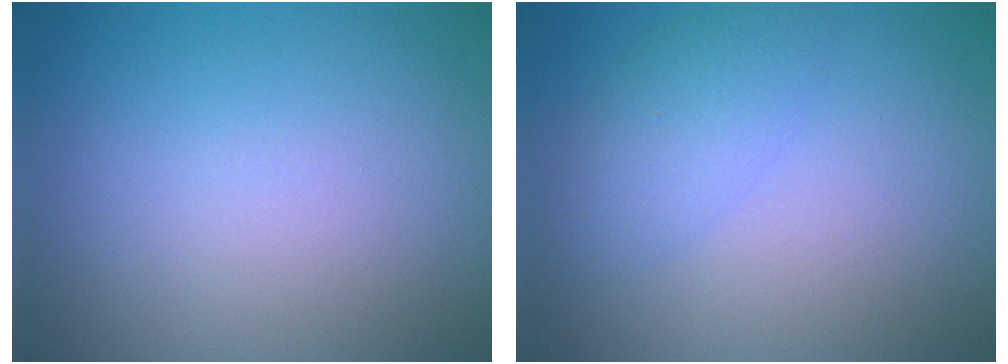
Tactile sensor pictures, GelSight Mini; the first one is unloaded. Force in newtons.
{"total": 2.5, "press": 2.5, "slide": 0.1}